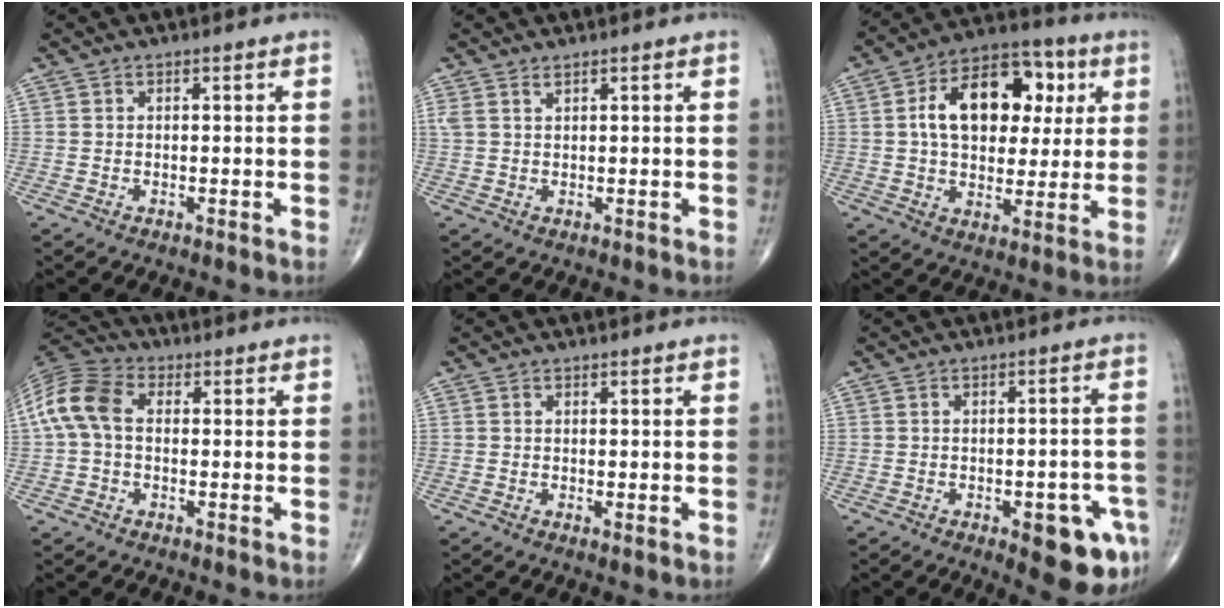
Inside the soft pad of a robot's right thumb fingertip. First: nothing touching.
{"total": 1.4, "force": [1.1, 0.3, 0.8], "torque": [-0.018, 0.007, 0.027]}
{"total": 18.1, "force": [4.1, 11.5, 13.3], "torque": [-0.176, 0.013, 0.060]}
{"total": 9.7, "force": [0.5, 6.5, 7.1], "torque": [-0.151, 0.027, -0.002]}
{"total": 0.6, "force": [-0.1, 0.0, 0.6], "torque": [-0.012, -0.003, -0.002]}
{"total": 10.8, "force": [-4.9, 3.9, 8.8], "torque": [-0.084, 0.020, -0.052]}